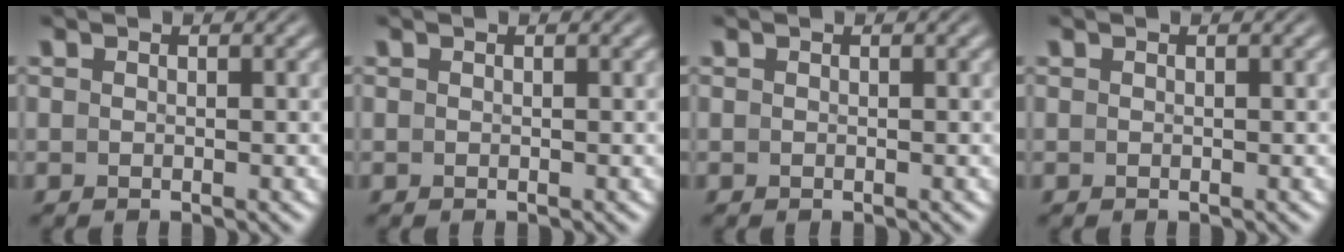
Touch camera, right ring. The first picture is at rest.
{"total": 0.0}
{"total": 0.0}
{"total": 0.0}